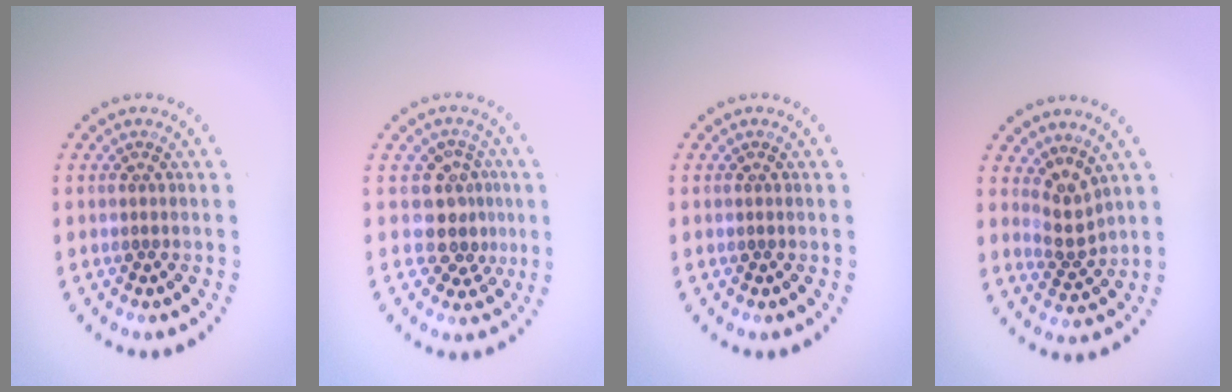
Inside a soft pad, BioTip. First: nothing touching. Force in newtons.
{"total": 3.1, "press": 2.6, "slide": 1.8}
{"total": 0.0}
{"total": 2.5, "press": 1.6, "slide": 2.0}